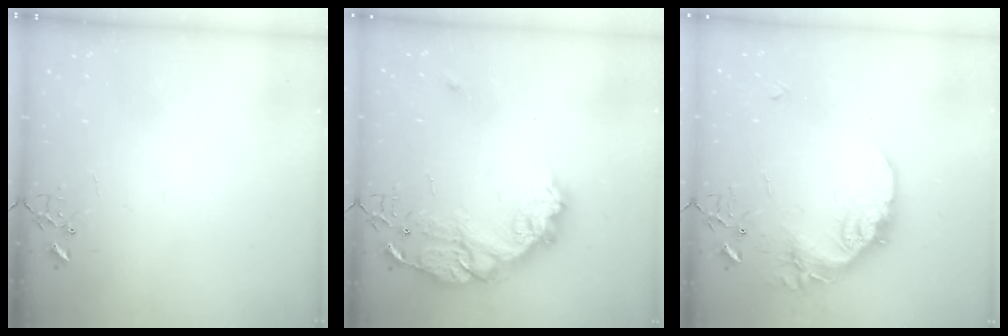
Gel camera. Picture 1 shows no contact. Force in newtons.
{"total": 18.7, "press": 18.7, "slide": 1.3}
{"total": 18.0, "press": 17.9, "slide": 1.1}